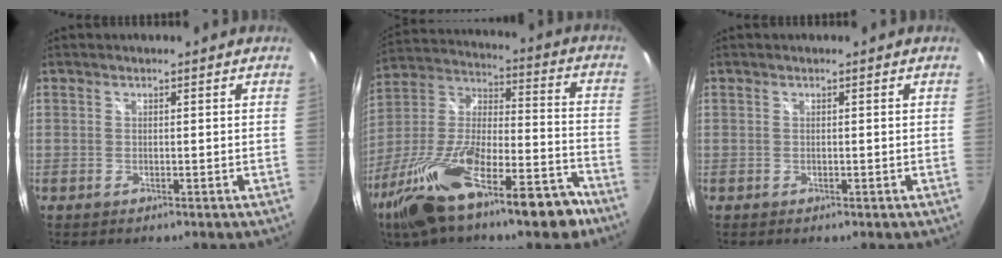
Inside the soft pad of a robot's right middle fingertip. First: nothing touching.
{"total": 24.7, "force": [-15.6, 7.6, 17.5], "torque": [-0.318, -0.017, -0.263]}
{"total": 0.0}